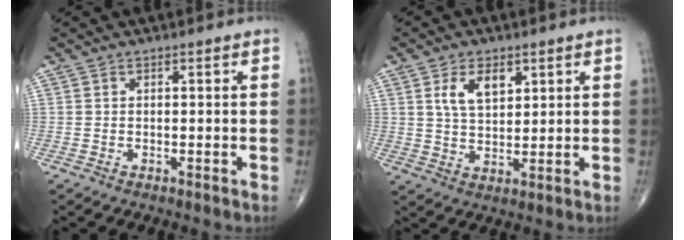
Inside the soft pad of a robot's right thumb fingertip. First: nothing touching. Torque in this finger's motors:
{"motor_torque": [0.03, 0.08, 0.36, 0.10, 0.07]}